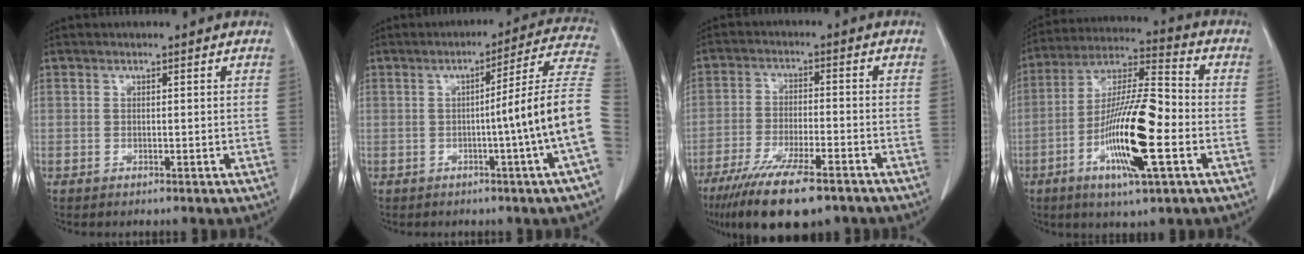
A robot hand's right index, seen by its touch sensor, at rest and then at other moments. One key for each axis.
{"total": 13.0, "fx": -2.3, "fy": -2.9, "fz": 12.5, "tx": -0.150, "ty": 0.008, "tz": -0.039}
{"total": 14.0, "fx": -10.1, "fy": 3.0, "fz": 9.3, "tx": -0.163, "ty": -0.032, "tz": -0.167}
{"total": 16.3, "fx": -4.8, "fy": 2.1, "fz": 15.5, "tx": -0.293, "ty": -0.004, "tz": -0.086}